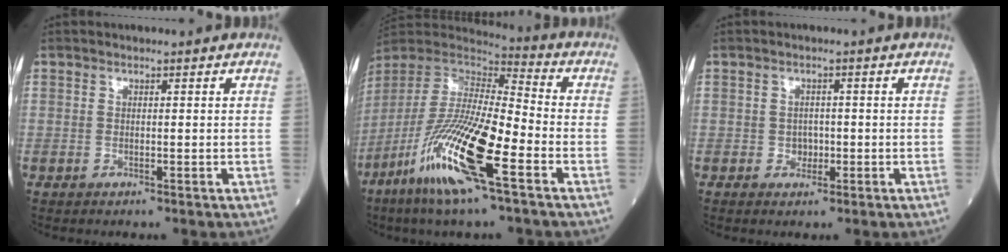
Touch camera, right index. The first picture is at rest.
{"total": 19.0, "force": [-9.0, 1.7, 16.6], "torque": [-0.372, -0.051, -0.180]}
{"total": 1.7, "force": [-0.4, 1.4, 0.8], "torque": [-0.008, 0.007, -0.001]}